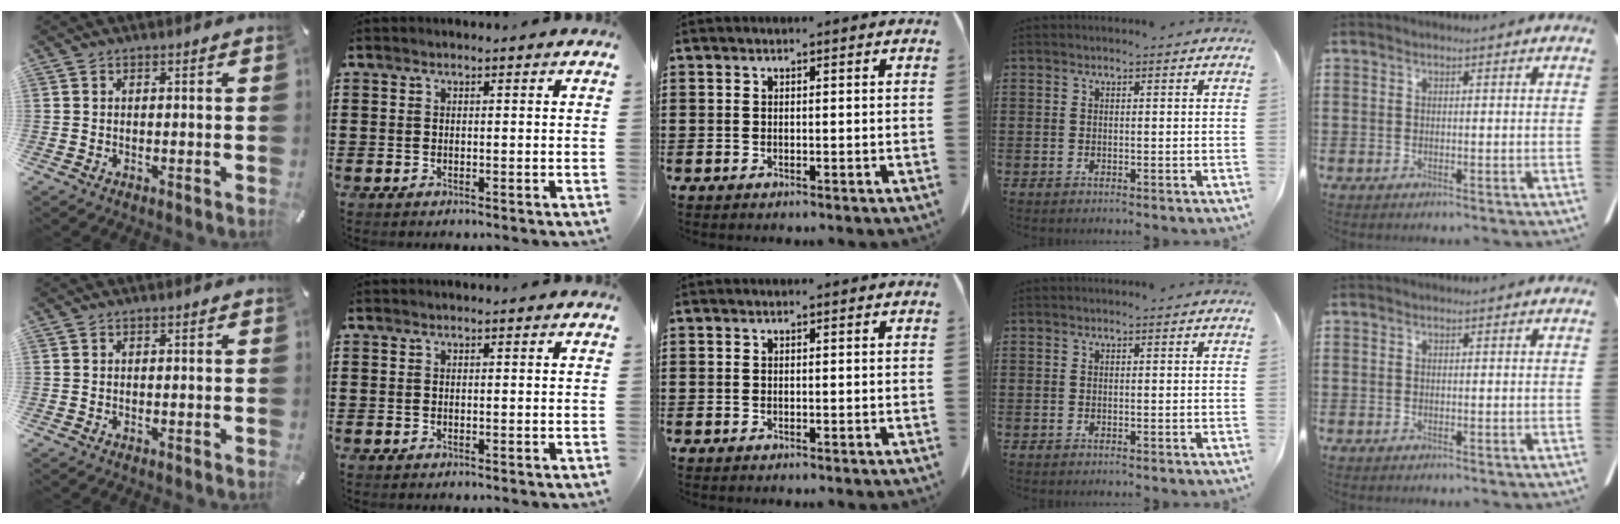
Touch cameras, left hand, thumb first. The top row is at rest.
{}